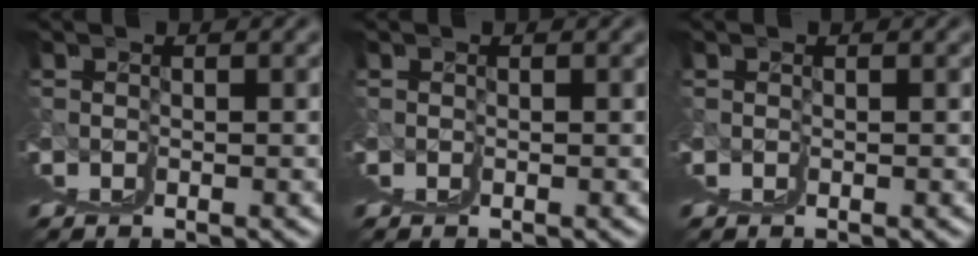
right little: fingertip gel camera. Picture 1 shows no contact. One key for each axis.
{"total": 0.0}
{"total": 0.0}